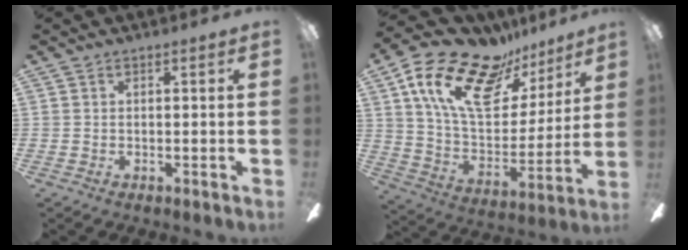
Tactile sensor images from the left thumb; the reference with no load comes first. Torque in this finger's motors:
{"motor_torque": [0.59, 0.62, 1.31, -1.46, 0.43]}